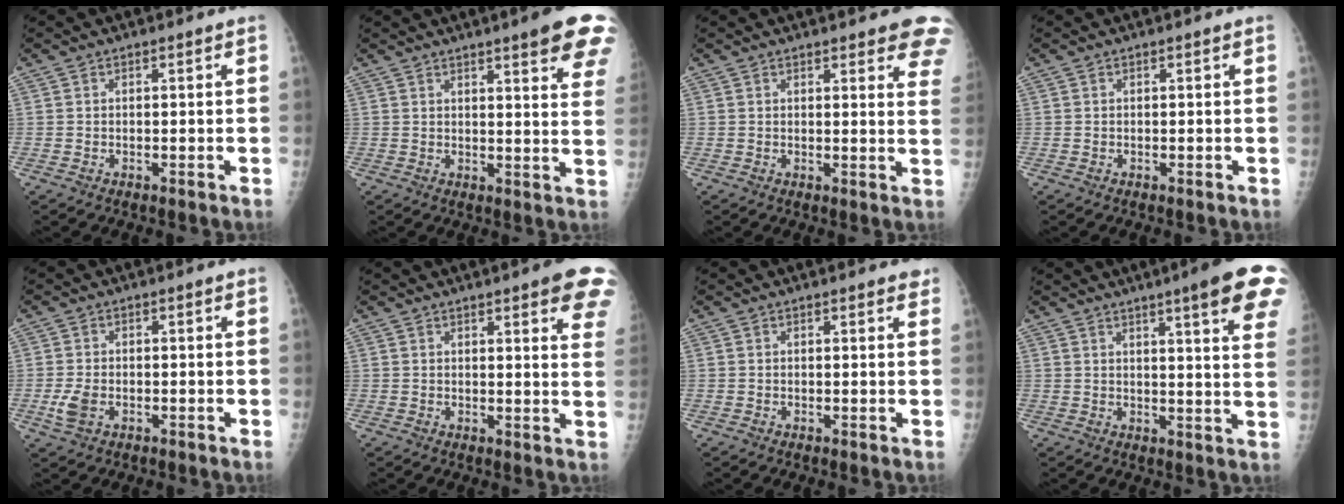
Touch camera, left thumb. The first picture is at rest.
{"total": 13.2, "force": [8.5, 2.1, 9.9], "torque": [-0.095, -0.034, 0.088]}
{"total": 9.4, "force": [6.9, 2.6, 5.9], "torque": [-0.034, -0.027, 0.063]}
{"total": 0.0}
{"total": 3.5, "force": [-1.2, 2.2, 2.5], "torque": [-0.058, 0.003, -0.019]}
{"total": 10.9, "force": [6.4, 2.4, 8.5], "torque": [-0.074, -0.020, 0.062]}
{"total": 1.2, "force": [1.0, 0.5, 0.6], "torque": [0.000, -0.001, 0.008]}
{"total": 15.2, "force": [9.0, 1.7, 12.1], "torque": [-0.134, -0.031, 0.099]}